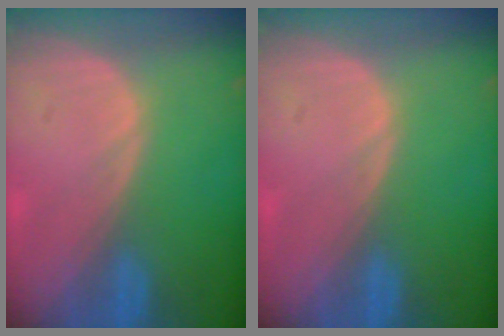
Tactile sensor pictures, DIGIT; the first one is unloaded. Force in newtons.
{"total": 0.0}